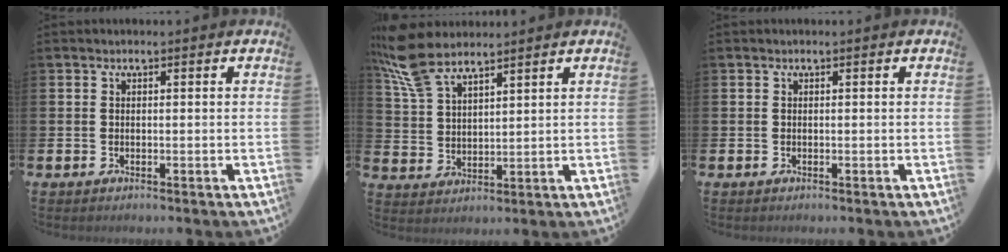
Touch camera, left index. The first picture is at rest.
{"total": 9.0, "force": [7.7, 2.9, 3.4], "torque": [-0.086, -0.026, 0.145]}
{"total": 0.0}